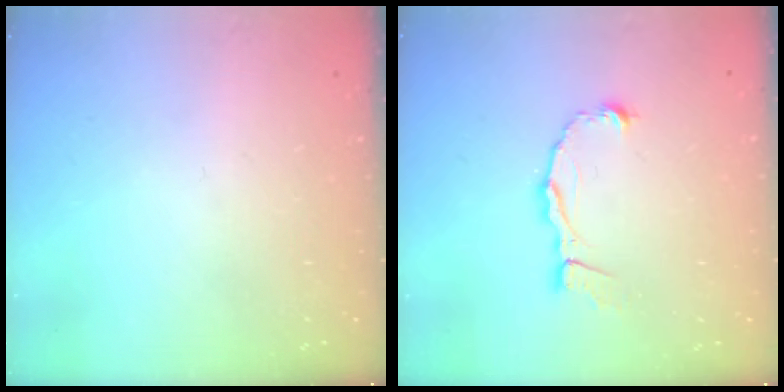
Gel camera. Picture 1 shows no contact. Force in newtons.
{"total": 5.1, "press": 5.1, "slide": 0.3}